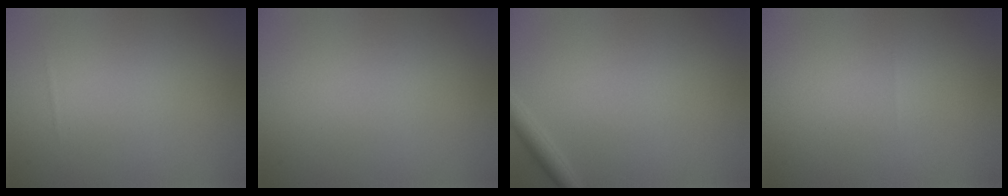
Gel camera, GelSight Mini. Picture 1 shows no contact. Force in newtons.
{"total": 0.0}
{"total": 1.4, "press": 1.4, "slide": 0.1}
{"total": 0.0}